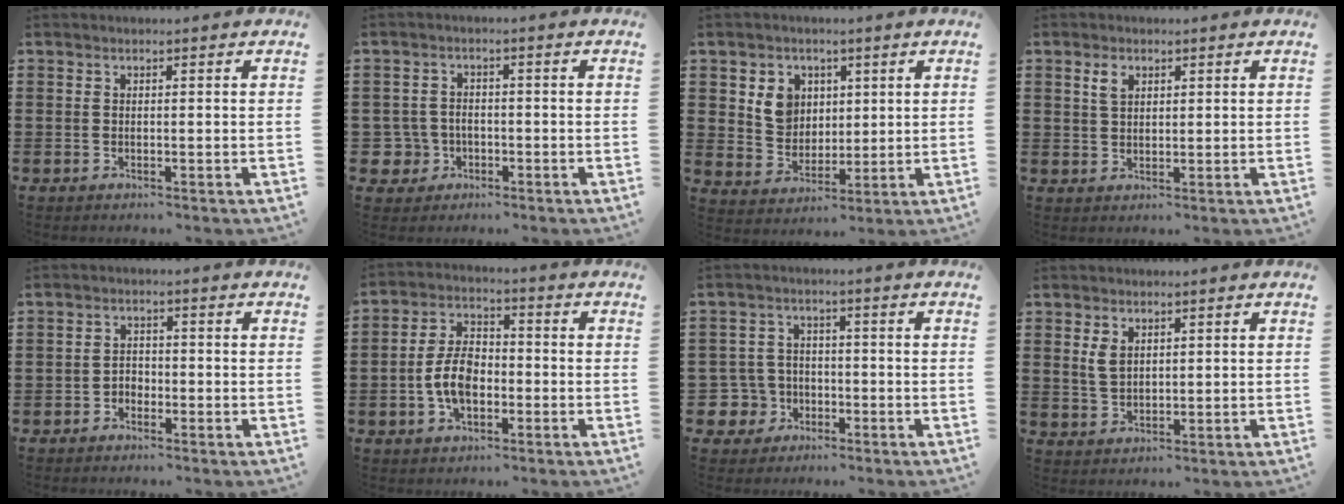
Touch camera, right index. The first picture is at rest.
{"total": 3.5, "force": [-1.6, 3.0, 0.8], "torque": [-0.046, -0.002, -0.040]}
{"total": 6.1, "force": [2.2, 5.4, 1.8], "torque": [-0.045, 0.012, 0.038]}
{"total": 2.6, "force": [1.4, 1.7, 1.4], "torque": [-0.035, 0.006, 0.025]}
{"total": 1.7, "force": [-1.3, 1.0, 0.3], "torque": [-0.013, 0.003, -0.028]}
{"total": 7.2, "force": [-1.8, 4.4, 5.4], "torque": [-0.123, 0.006, -0.038]}
{"total": 5.5, "force": [-2.0, 4.9, 1.5], "torque": [-0.070, 0.004, -0.043]}
{"total": 3.4, "force": [1.3, 2.1, 2.2], "torque": [-0.050, 0.008, 0.024]}